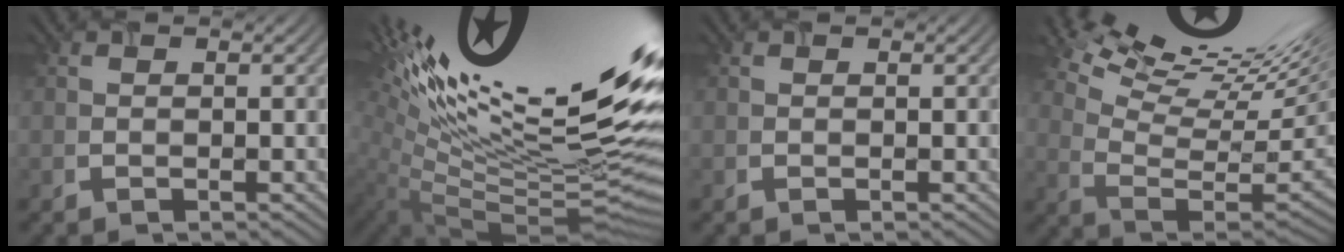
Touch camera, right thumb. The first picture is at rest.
{"total": 20.1, "force": [8.6, 5.3, 17.3], "torque": [-0.246, 0.052, 0.145]}
{"total": 0.0}
{"total": 15.4, "force": [9.4, 4.1, 11.6], "torque": [-0.216, 0.016, 0.140]}